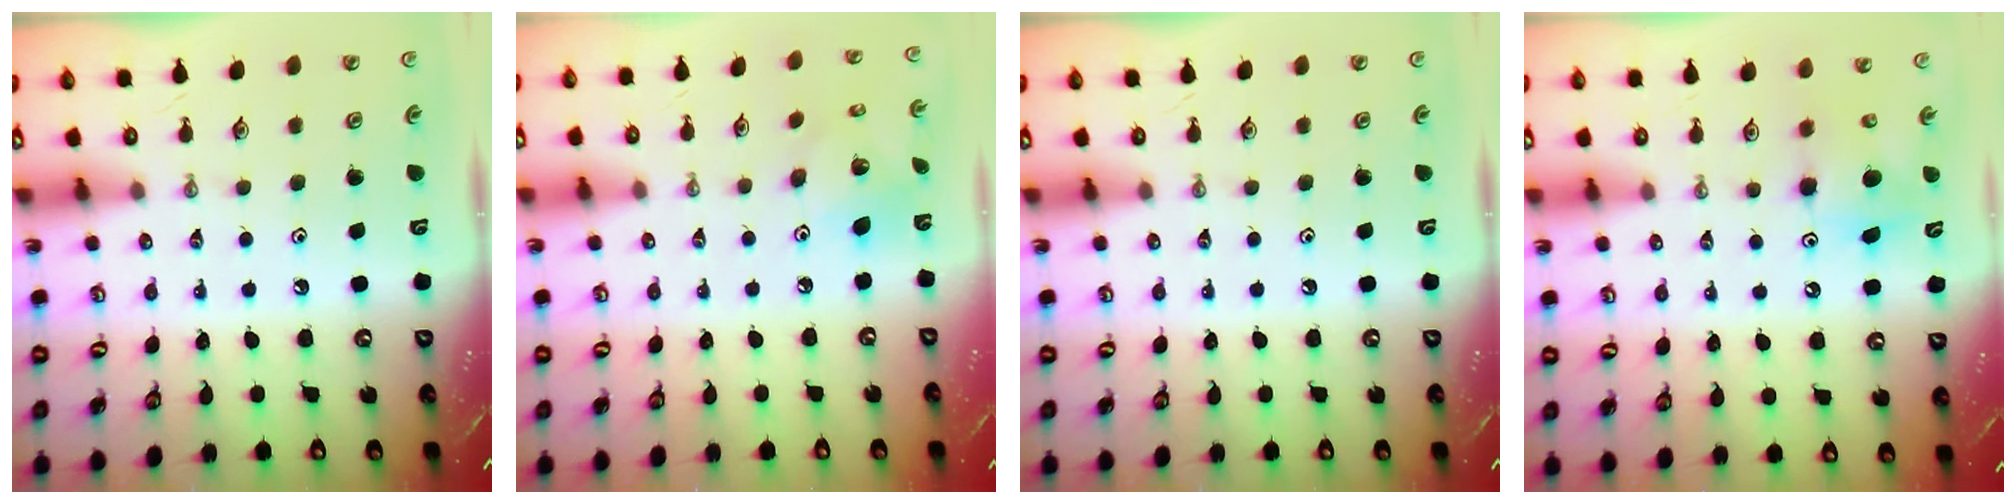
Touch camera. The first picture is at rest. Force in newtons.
{"total": 8.9, "press": 8.9, "slide": 0.2}
{"total": 0.0}
{"total": 7.9, "press": 7.9, "slide": 0.8}